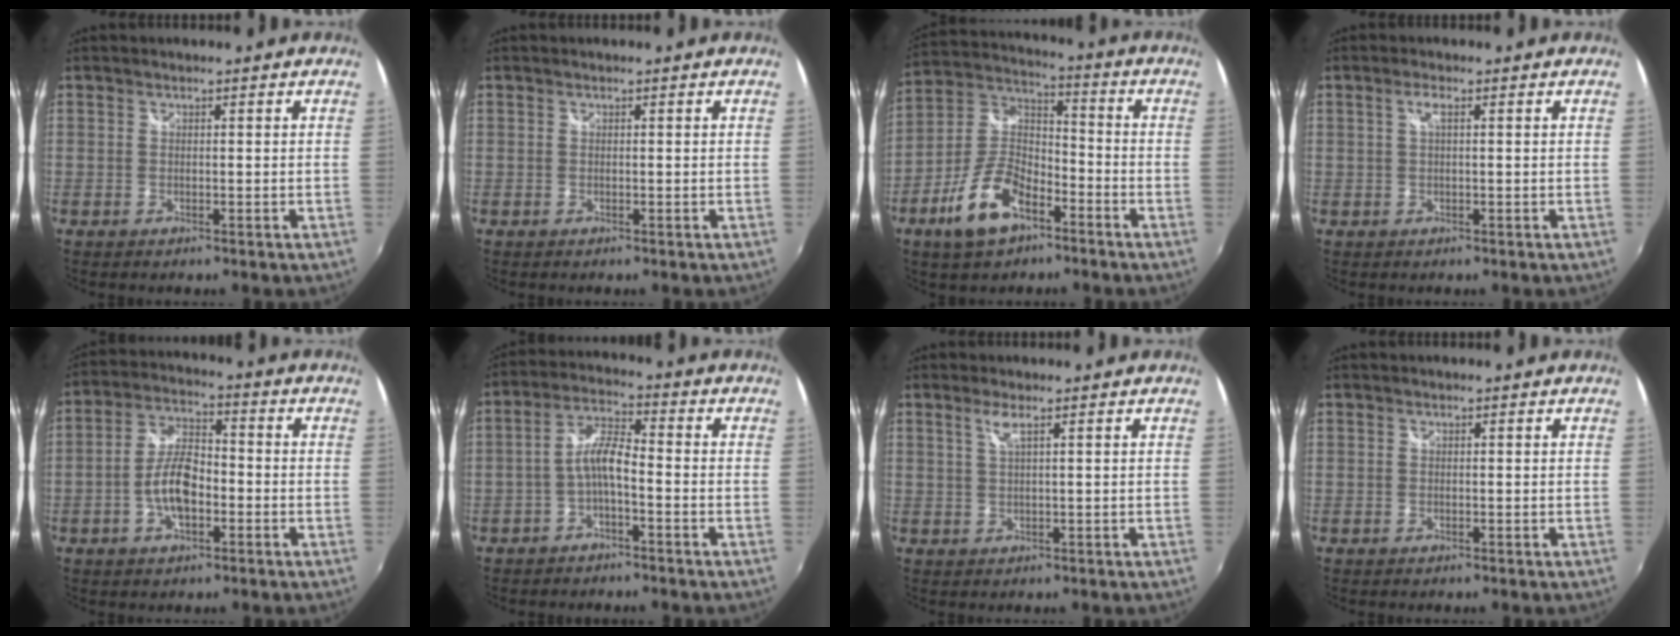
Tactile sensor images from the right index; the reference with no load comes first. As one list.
[{"total": 0.0}, {"total": 13.5, "force": [-7.2, 6.9, 9.0], "torque": [-0.190, 0.012, -0.130]}, {"total": 1.6, "force": [0.4, 0.1, 1.6], "torque": [-0.028, 0.003, 0.005]}, {"total": 8.8, "force": [-2.7, 4.2, 7.2], "torque": [-0.146, 0.011, -0.048]}, {"total": 5.7, "force": [-2.3, 1.4, 5.0], "torque": [-0.108, 0.015, -0.042]}, {"total": 2.1, "force": [1.1, -0.2, 1.8], "torque": [-0.034, -0.001, 0.022]}, {"total": 0.0}]